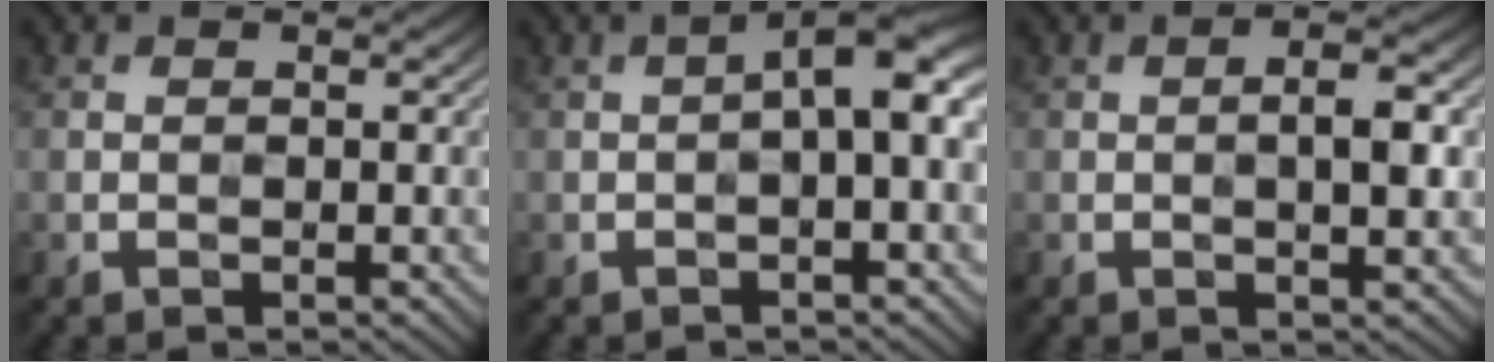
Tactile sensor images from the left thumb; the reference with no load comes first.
{"total": 5.4, "force": [0.1, 1.3, 5.3], "torque": [-0.084, 0.019, -0.002]}
{"total": 3.9, "force": [0.0, 1.1, 3.7], "torque": [-0.063, 0.007, -0.002]}